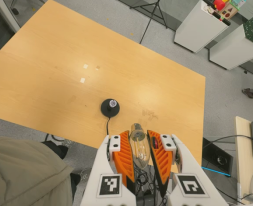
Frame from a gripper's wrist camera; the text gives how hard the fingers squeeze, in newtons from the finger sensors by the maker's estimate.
{"total": 20.6, "left": 22.3, "right": 18.9}